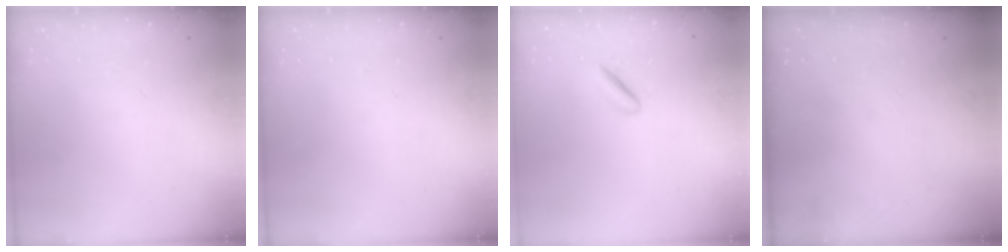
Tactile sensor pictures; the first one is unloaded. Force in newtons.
{"total": 0.0}
{"total": 1.9, "press": 1.9, "slide": 0.4}
{"total": 0.0}